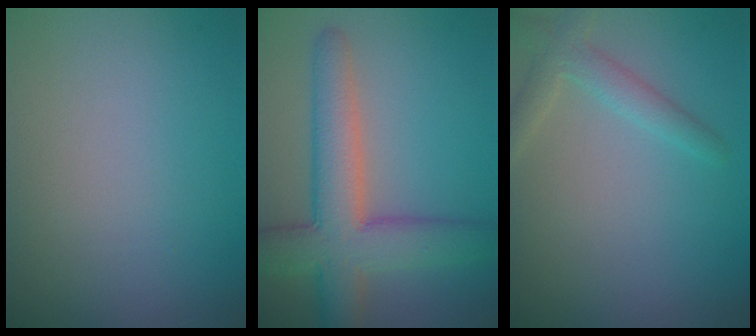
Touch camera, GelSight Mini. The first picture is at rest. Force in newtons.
{"total": 7.5, "press": 7.4, "slide": 0.3}
{"total": 2.4, "press": 2.3, "slide": 0.1}